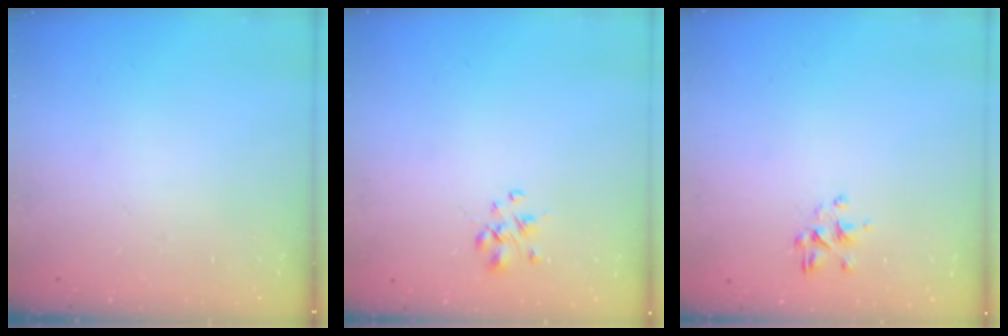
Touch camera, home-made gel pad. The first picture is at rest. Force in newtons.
{"total": 2.5, "press": 2.4, "slide": 0.5}
{"total": 2.3, "press": 2.1, "slide": 1.0}